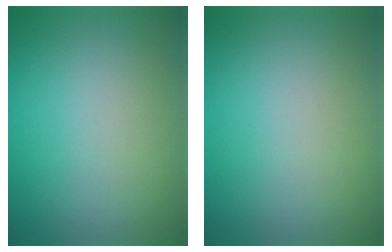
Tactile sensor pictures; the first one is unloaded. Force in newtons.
{"total": 0.0}